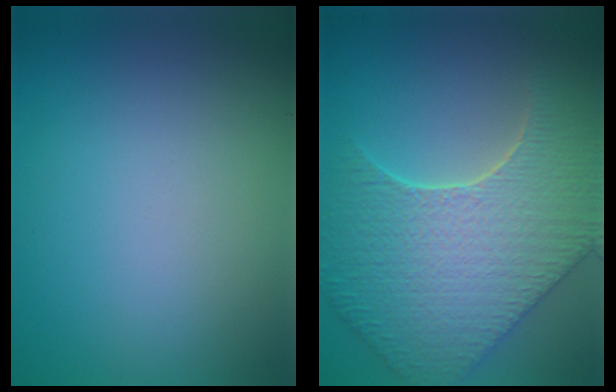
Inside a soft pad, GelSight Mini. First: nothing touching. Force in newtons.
{"total": 8.1, "press": 6.9, "slide": 4.2}